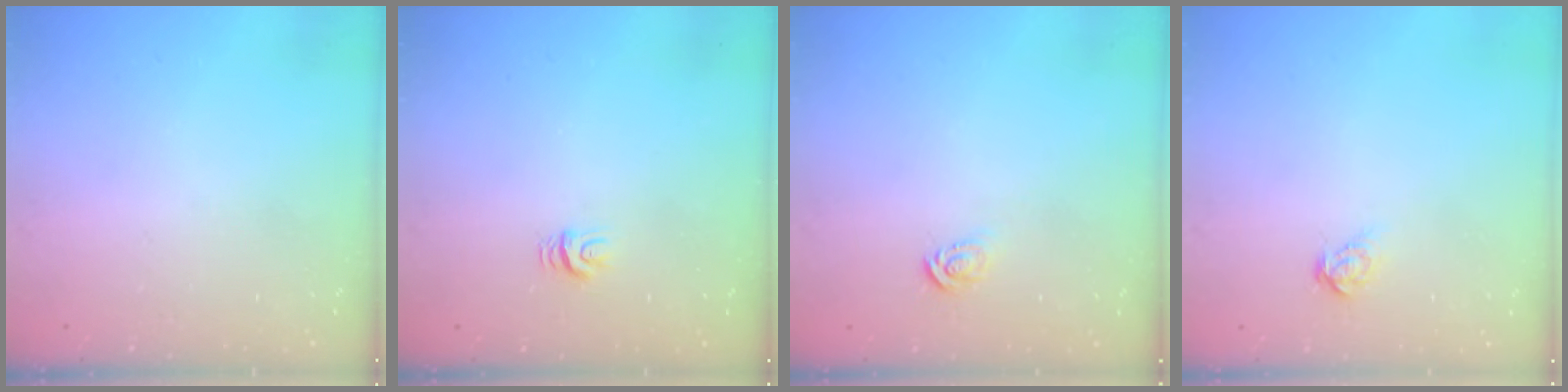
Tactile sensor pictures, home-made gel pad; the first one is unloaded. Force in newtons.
{"total": 5.0, "press": 5.0, "slide": 0.5}
{"total": 3.1, "press": 3.1, "slide": 0.0}
{"total": 5.4, "press": 5.4, "slide": 0.4}